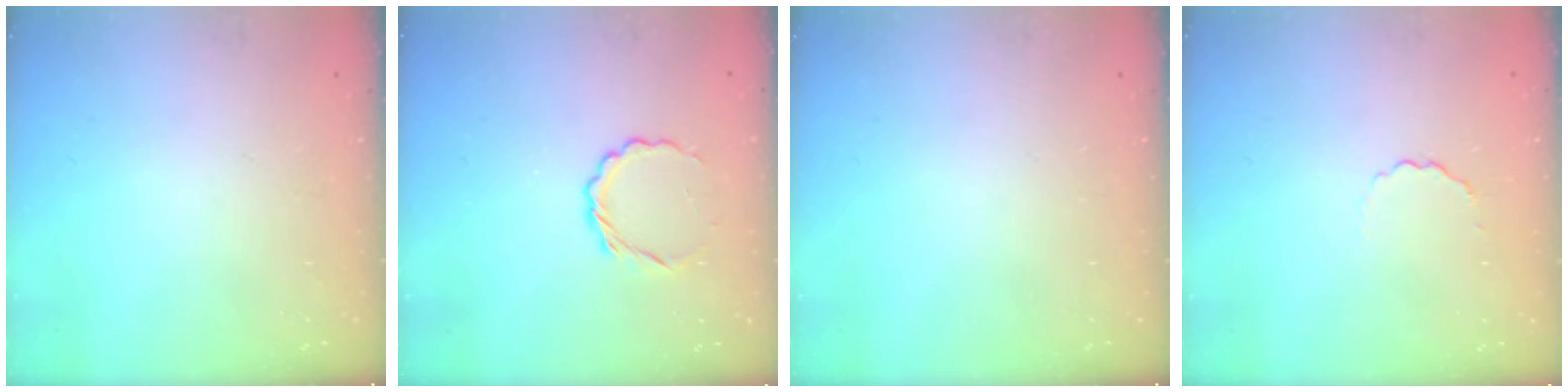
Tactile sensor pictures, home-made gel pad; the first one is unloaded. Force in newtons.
{"total": 4.2, "press": 4.0, "slide": 1.3}
{"total": 0.0}
{"total": 2.2, "press": 2.1, "slide": 0.8}